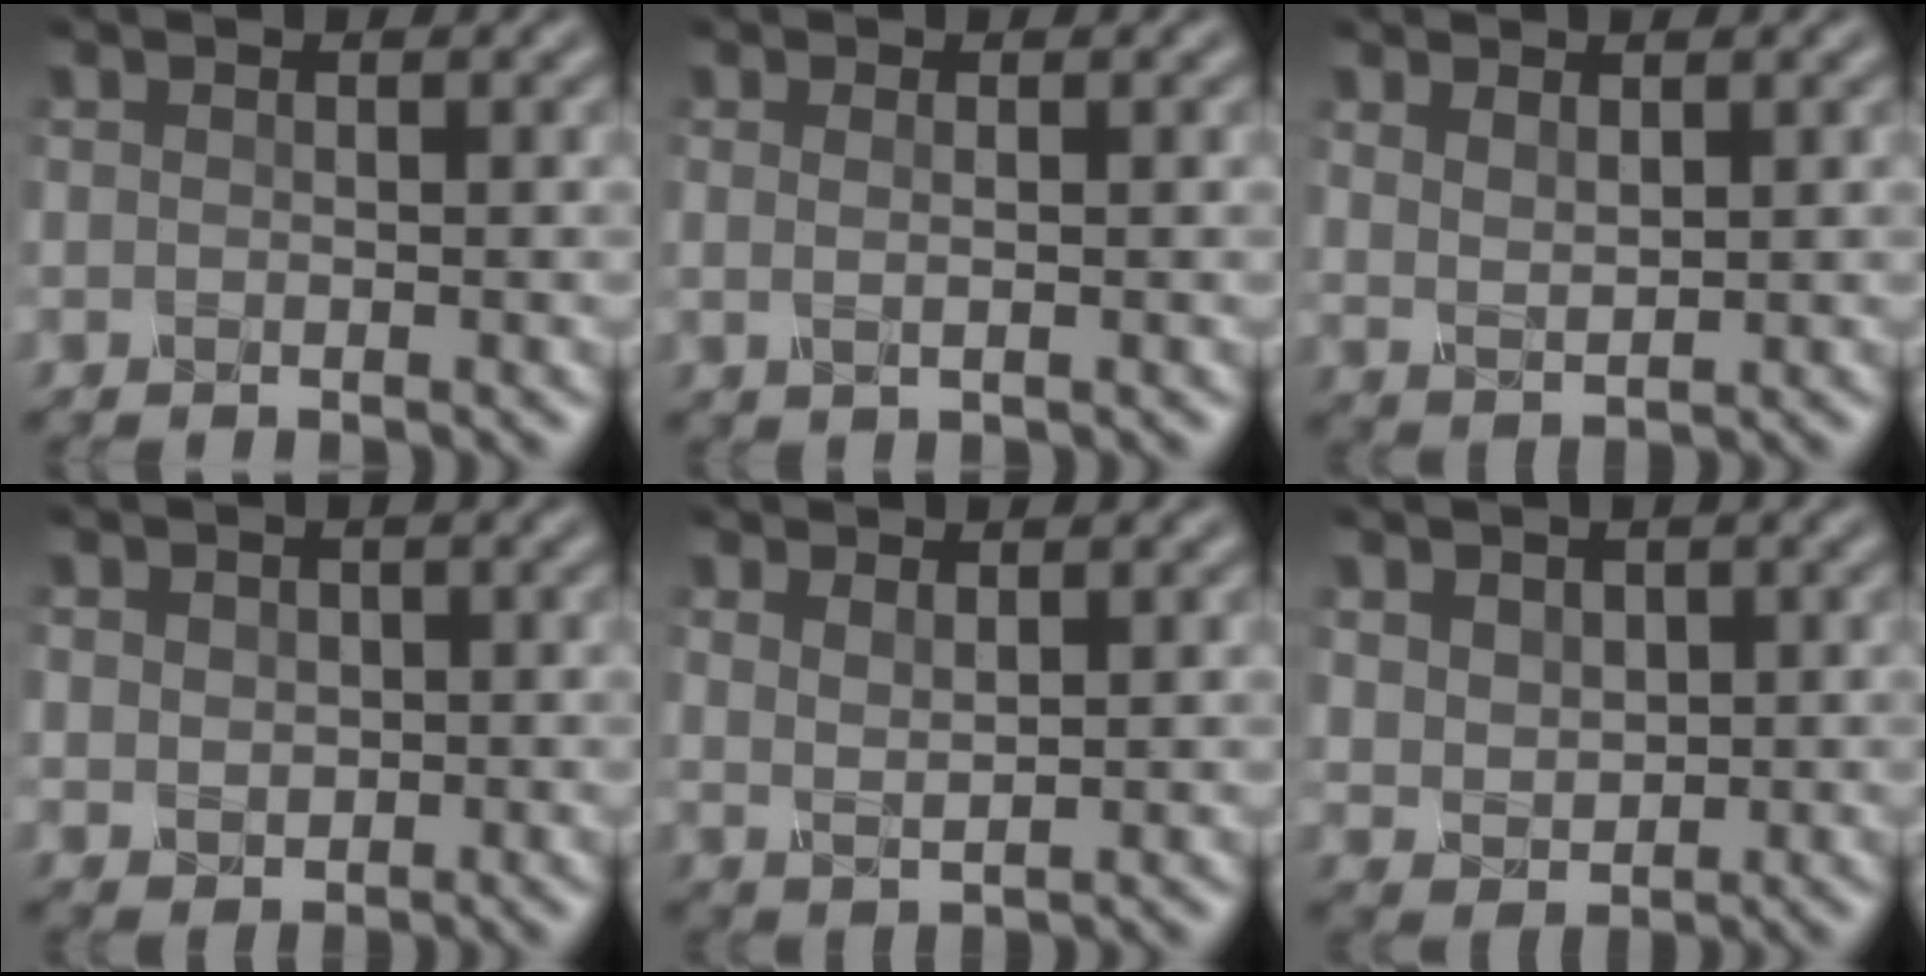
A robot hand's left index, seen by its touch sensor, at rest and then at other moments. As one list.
[{"total": 1.0, "force": [0.2, 0.3, 0.9], "torque": [-0.017, -0.001, 0.001]}, {"total": 2.0, "force": [1.2, 0.9, 1.3], "torque": [-0.031, -0.006, 0.029]}, {"total": 1.8, "force": [0.3, 1.6, 0.8], "torque": [-0.017, -0.002, 0.006]}, {"total": 1.7, "force": [1.1, 0.6, 1.2], "torque": [-0.027, -0.007, 0.025]}, {"total": 2.6, "force": [0.9, 2.0, 1.2], "torque": [-0.034, -0.004, 0.017]}]